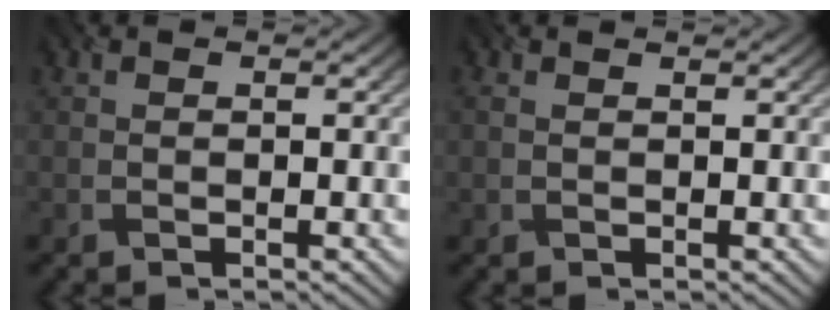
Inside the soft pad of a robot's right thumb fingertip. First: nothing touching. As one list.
[{"total": 1.1, "force": [0.7, 0.5, 0.7], "torque": [-0.022, 0.001, 0.015]}]